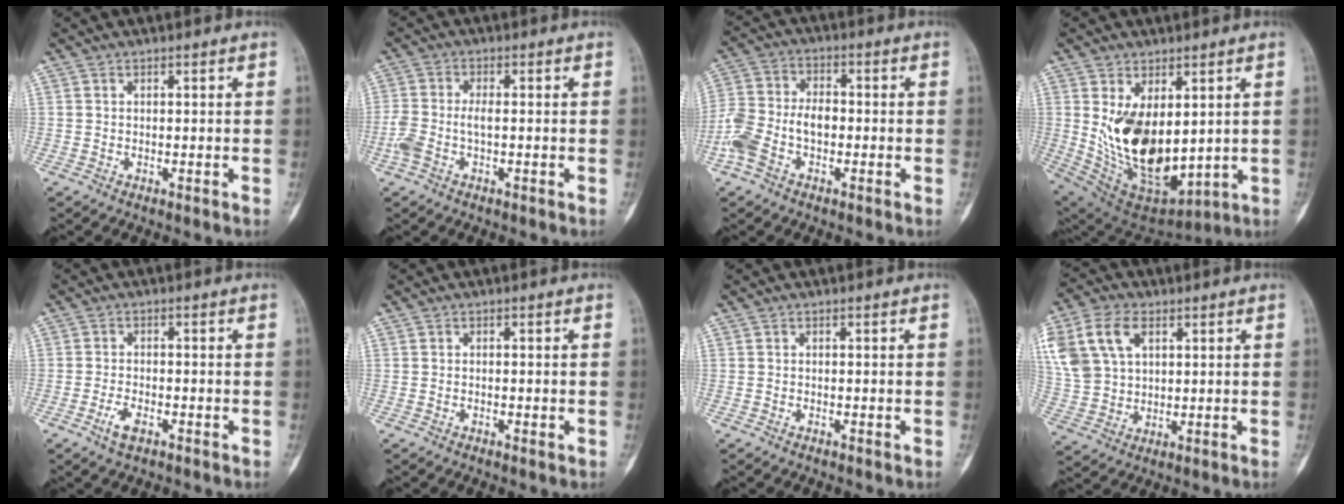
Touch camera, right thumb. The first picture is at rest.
{"total": 5.4, "force": [-1.0, 2.6, 4.6], "torque": [-0.124, 0.016, -0.018]}
{"total": 10.3, "force": [-2.7, 6.5, 7.5], "torque": [-0.162, 0.032, -0.057]}
{"total": 18.0, "force": [2.1, 10.2, 14.6], "torque": [-0.233, -0.032, 0.072]}
{"total": 3.4, "force": [-1.7, 1.6, 2.4], "torque": [-0.046, 0.007, -0.032]}
{"total": 0.9, "force": [-0.3, 0.4, 0.8], "torque": [-0.012, 0.003, -0.003]}
{"total": 0.0}
{"total": 18.7, "force": [7.1, 12.9, 11.5], "torque": [-0.273, 0.022, 0.143]}